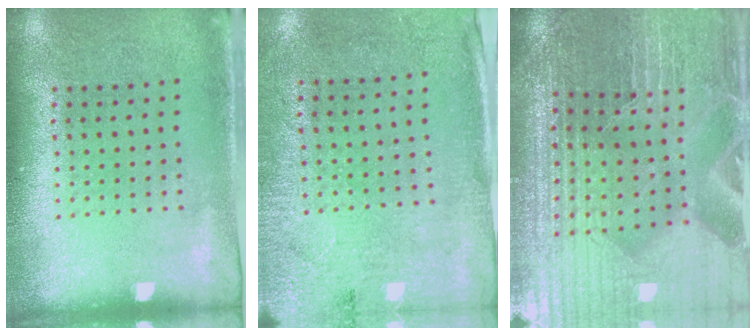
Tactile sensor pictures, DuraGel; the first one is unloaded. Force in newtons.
{"total": 2.7, "press": 2.2, "slide": 1.5}
{"total": 4.4, "press": 4.3, "slide": 1.0}